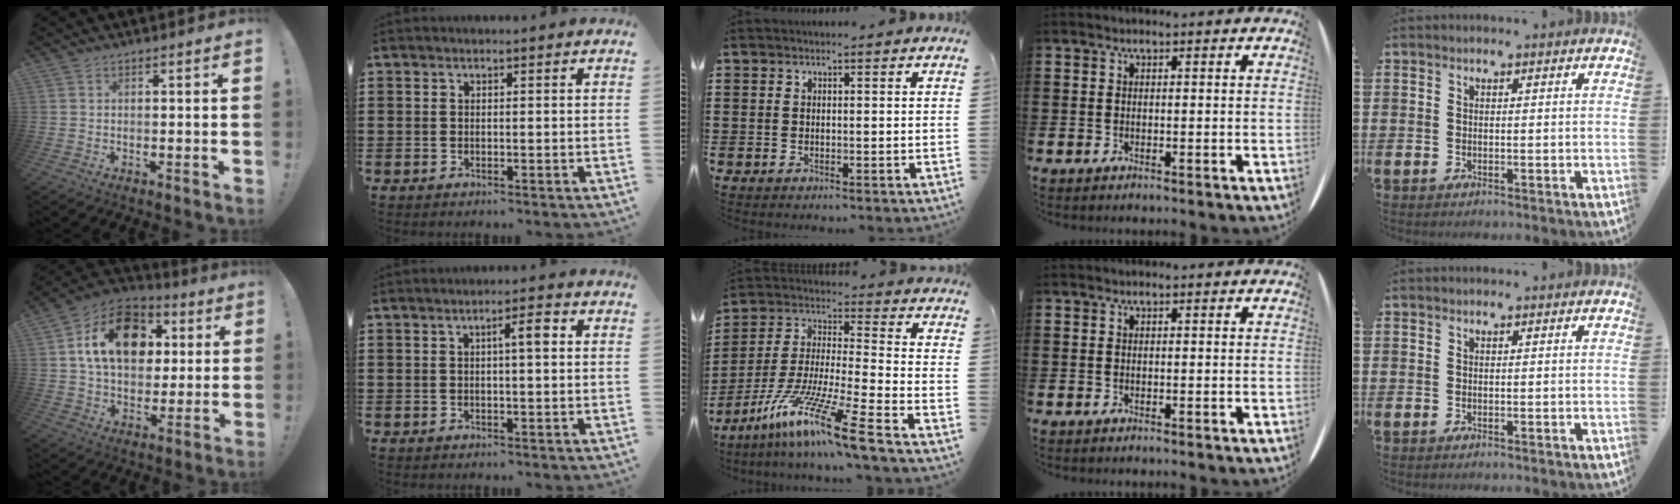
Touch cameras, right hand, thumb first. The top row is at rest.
{"thumb": {"total": 18.2, "force": [5.1, 13.0, 11.7], "torque": [-0.176, 0.001, 0.096]}, "index": {"total": 3.1, "force": [0.6, 0.5, 3.0], "torque": [-0.048, 0.002, 0.005]}, "middle": {"total": 13.2, "force": [-9.6, -0.8, 9.0], "torque": [-0.179, -0.008, -0.188]}}